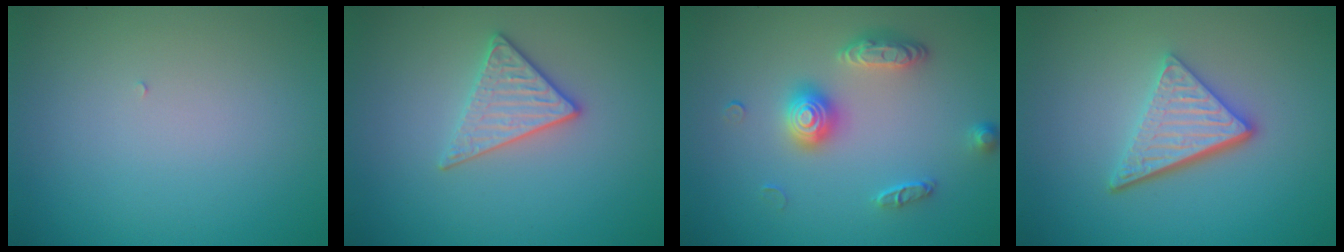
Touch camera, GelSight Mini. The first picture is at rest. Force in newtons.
{"total": 2.8, "press": 2.6, "slide": 1.1}
{"total": 3.1, "press": 2.9, "slide": 1.0}
{"total": 4.6, "press": 3.4, "slide": 3.1}